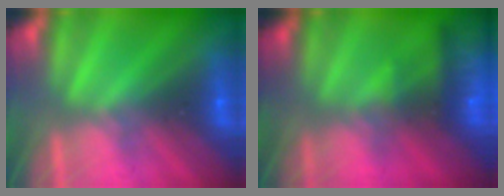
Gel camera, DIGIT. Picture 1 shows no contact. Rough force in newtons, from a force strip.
{"total": 8.7}